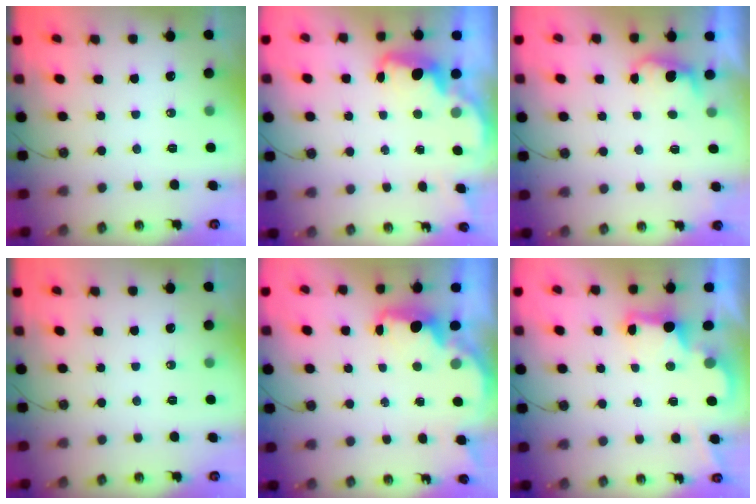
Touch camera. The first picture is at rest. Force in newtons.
{"total": 2.5, "press": 2.4, "slide": 0.7}
{"total": 2.0, "press": 1.8, "slide": 0.8}
{"total": 0.0}
{"total": 2.6, "press": 2.5, "slide": 0.8}
{"total": 2.2, "press": 2.1, "slide": 0.7}